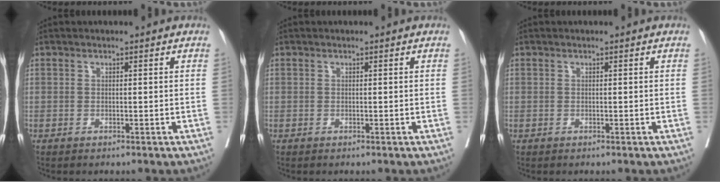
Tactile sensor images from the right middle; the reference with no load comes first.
{"total": 0.0}
{"total": 0.0}